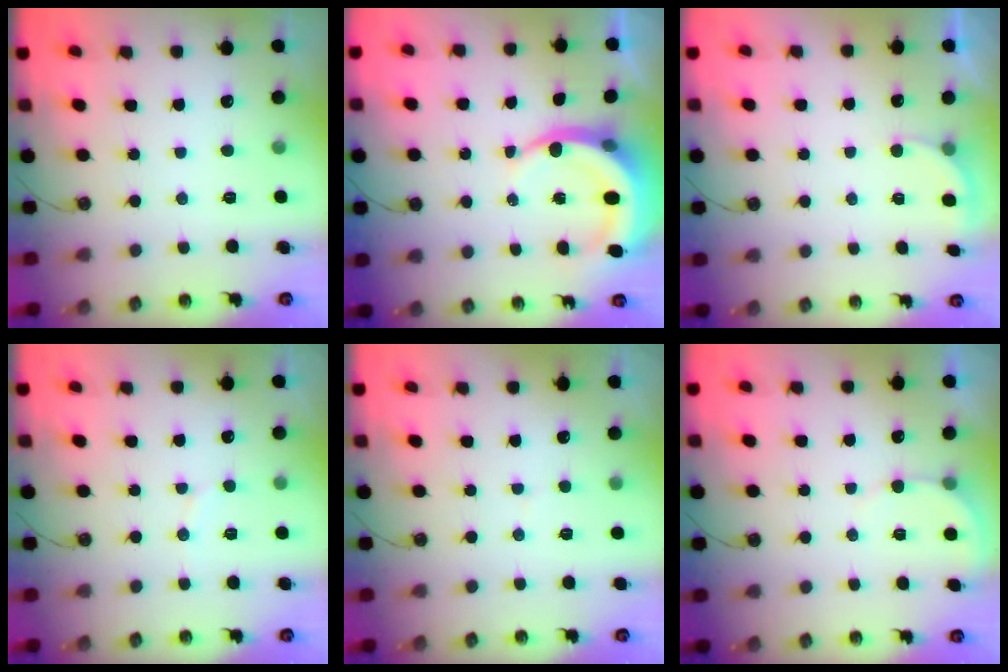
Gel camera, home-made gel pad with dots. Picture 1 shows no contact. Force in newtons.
{"total": 8.3, "press": 8.1, "slide": 1.6}
{"total": 2.5, "press": 2.4, "slide": 0.7}
{"total": 6.0, "press": 6.0, "slide": 0.4}
{"total": 1.8, "press": 1.8, "slide": 0.1}
{"total": 3.6, "press": 3.5, "slide": 1.1}